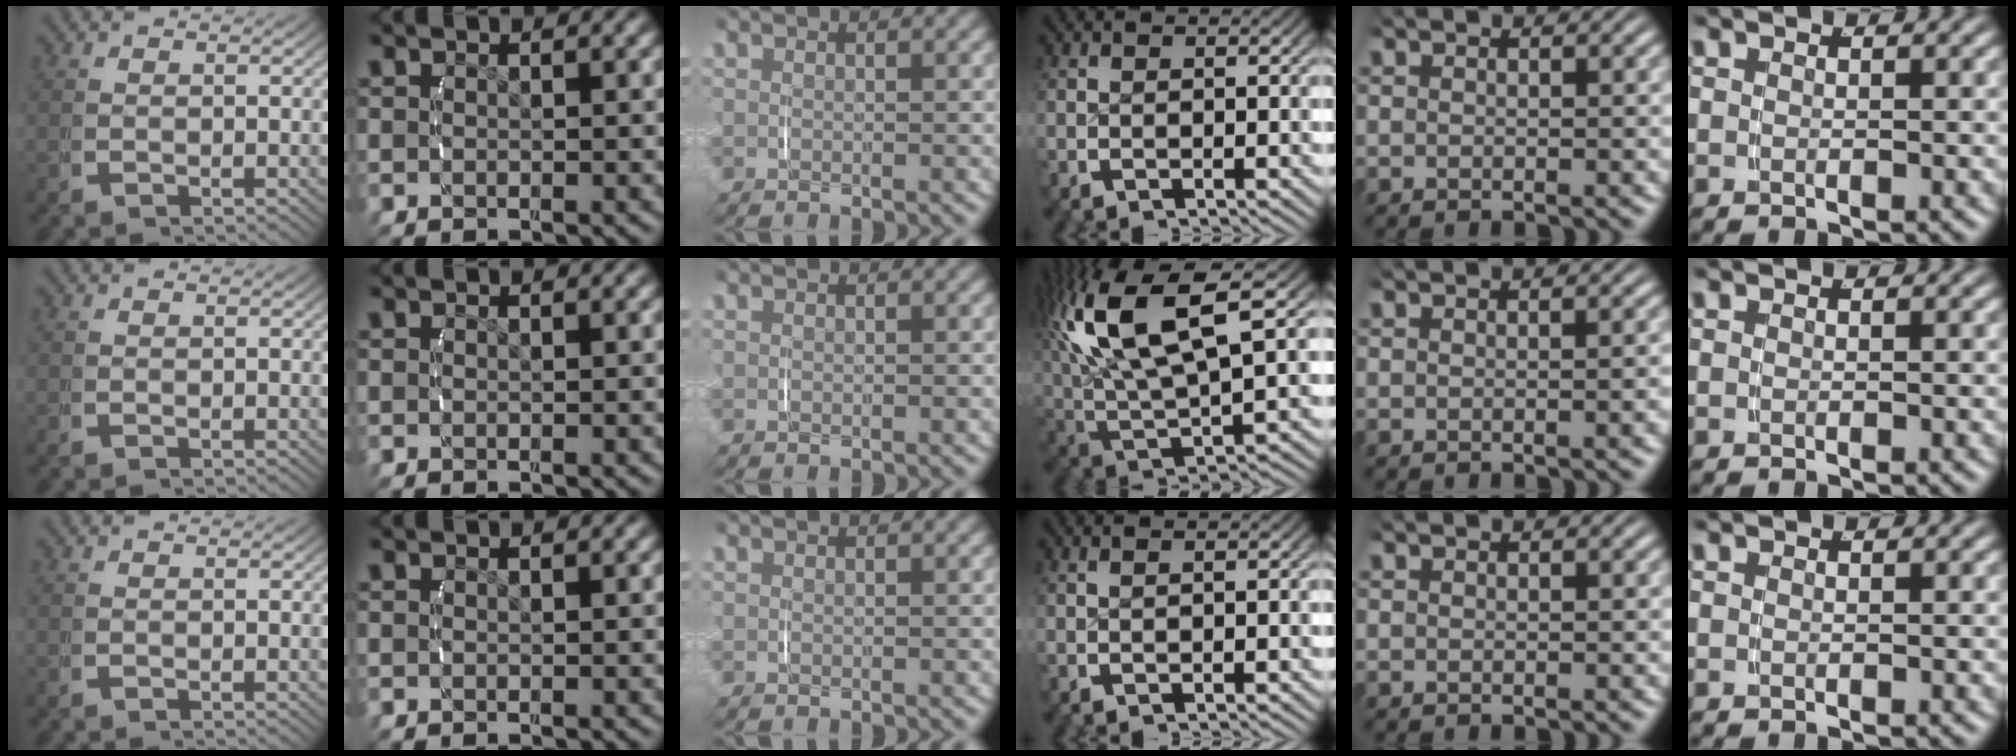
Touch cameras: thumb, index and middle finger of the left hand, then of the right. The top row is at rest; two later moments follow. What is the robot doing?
{"motion": "lift_and_place", "object": "string"}